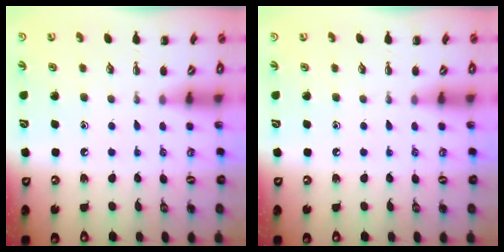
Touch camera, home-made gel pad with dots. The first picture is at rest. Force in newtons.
{"total": 0.0}